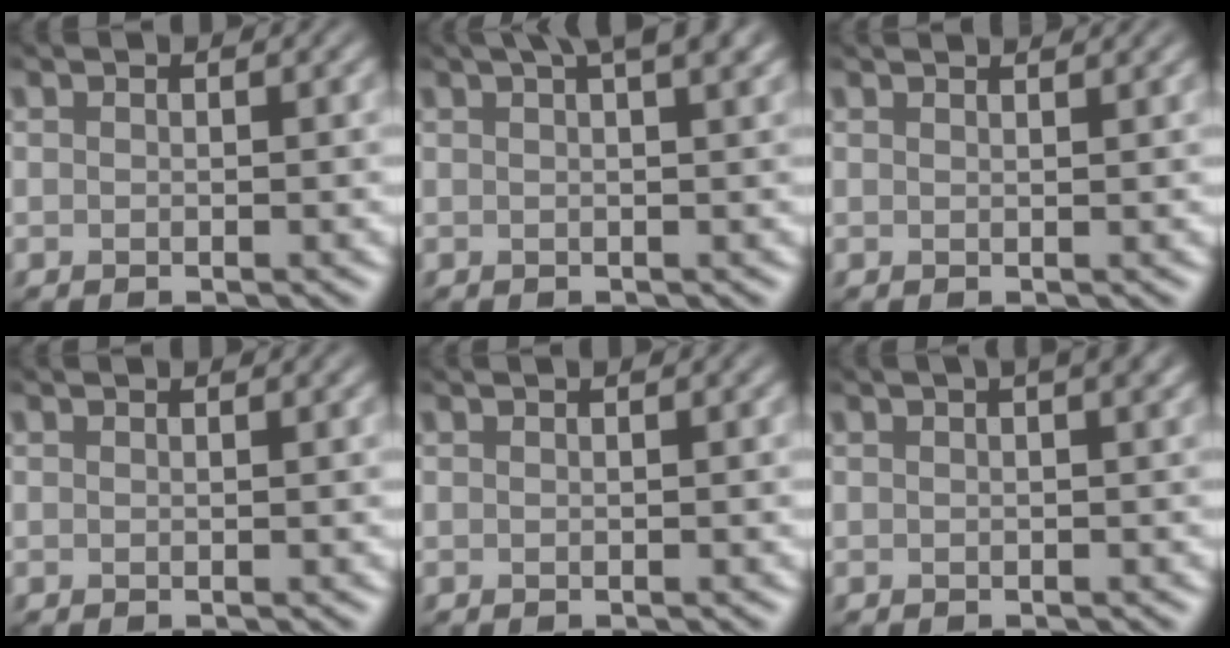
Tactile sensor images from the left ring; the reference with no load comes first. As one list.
[{"total": 5.2, "force": [3.2, 1.5, 3.8], "torque": [-0.034, 0.015, 0.024]}, {"total": 2.4, "force": [2.0, 0.7, 1.1], "torque": [0.000, 0.006, 0.002]}, {"total": 0.8, "force": [0.7, 0.1, 0.2], "torque": [-0.003, -0.001, 0.006]}, {"total": 0.8, "force": [0.4, 0.2, 0.7], "torque": [-0.006, 0.009, 0.002]}, {"total": 3.9, "force": [1.8, 1.6, 3.1], "torque": [-0.009, 0.019, 0.000]}]